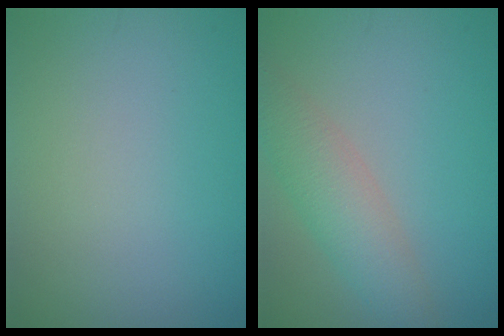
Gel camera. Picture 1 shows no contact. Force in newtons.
{"total": 4.1, "press": 4.1, "slide": 0.0}